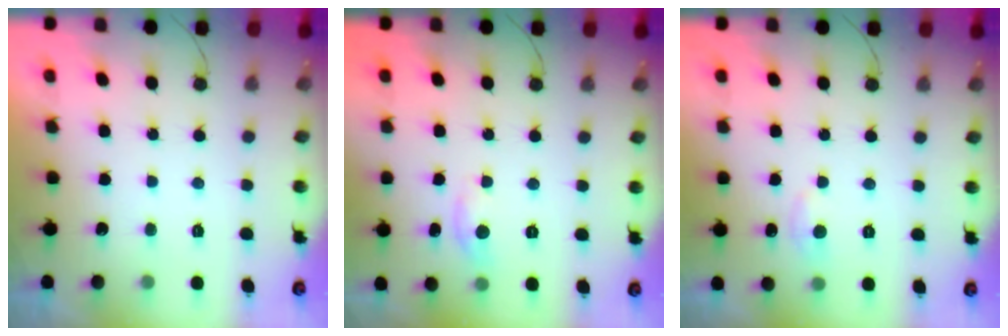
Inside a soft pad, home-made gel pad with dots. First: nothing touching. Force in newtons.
{"total": 4.4, "press": 4.3, "slide": 0.5}
{"total": 5.0, "press": 5.0, "slide": 0.7}